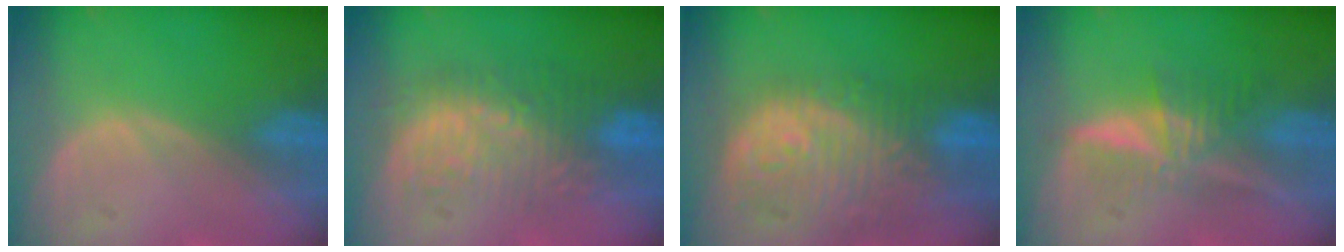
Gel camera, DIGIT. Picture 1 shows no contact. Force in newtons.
{"total": 8.7, "press": 8.6, "slide": 1.4}
{"total": 12.0, "press": 10.7, "slide": 5.5}
{"total": 5.8, "press": 5.4, "slide": 2.1}